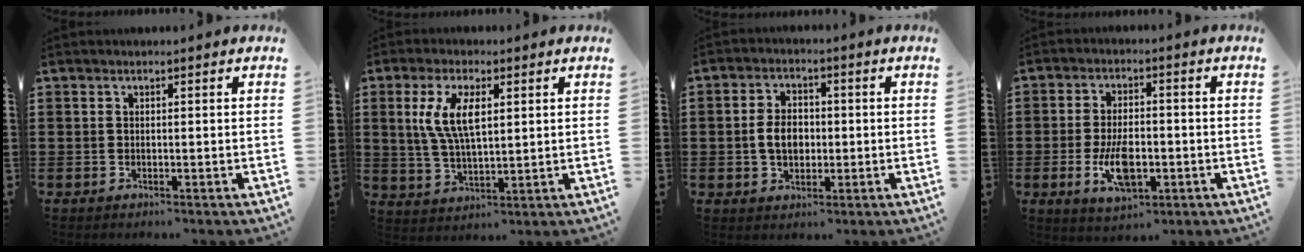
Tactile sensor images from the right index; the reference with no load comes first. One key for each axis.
{"total": 7.3, "fx": 2.2, "fy": 2.8, "fz": 6.3, "tx": -0.137, "ty": 0.005, "tz": 0.036}
{"total": 4.4, "fx": -0.3, "fy": 2.9, "fz": 3.3, "tx": -0.065, "ty": 0.004, "tz": -0.011}
{"total": 8.9, "fx": -2.4, "fy": 4.5, "fz": 7.2, "tx": -0.137, "ty": -0.008, "tz": -0.047}